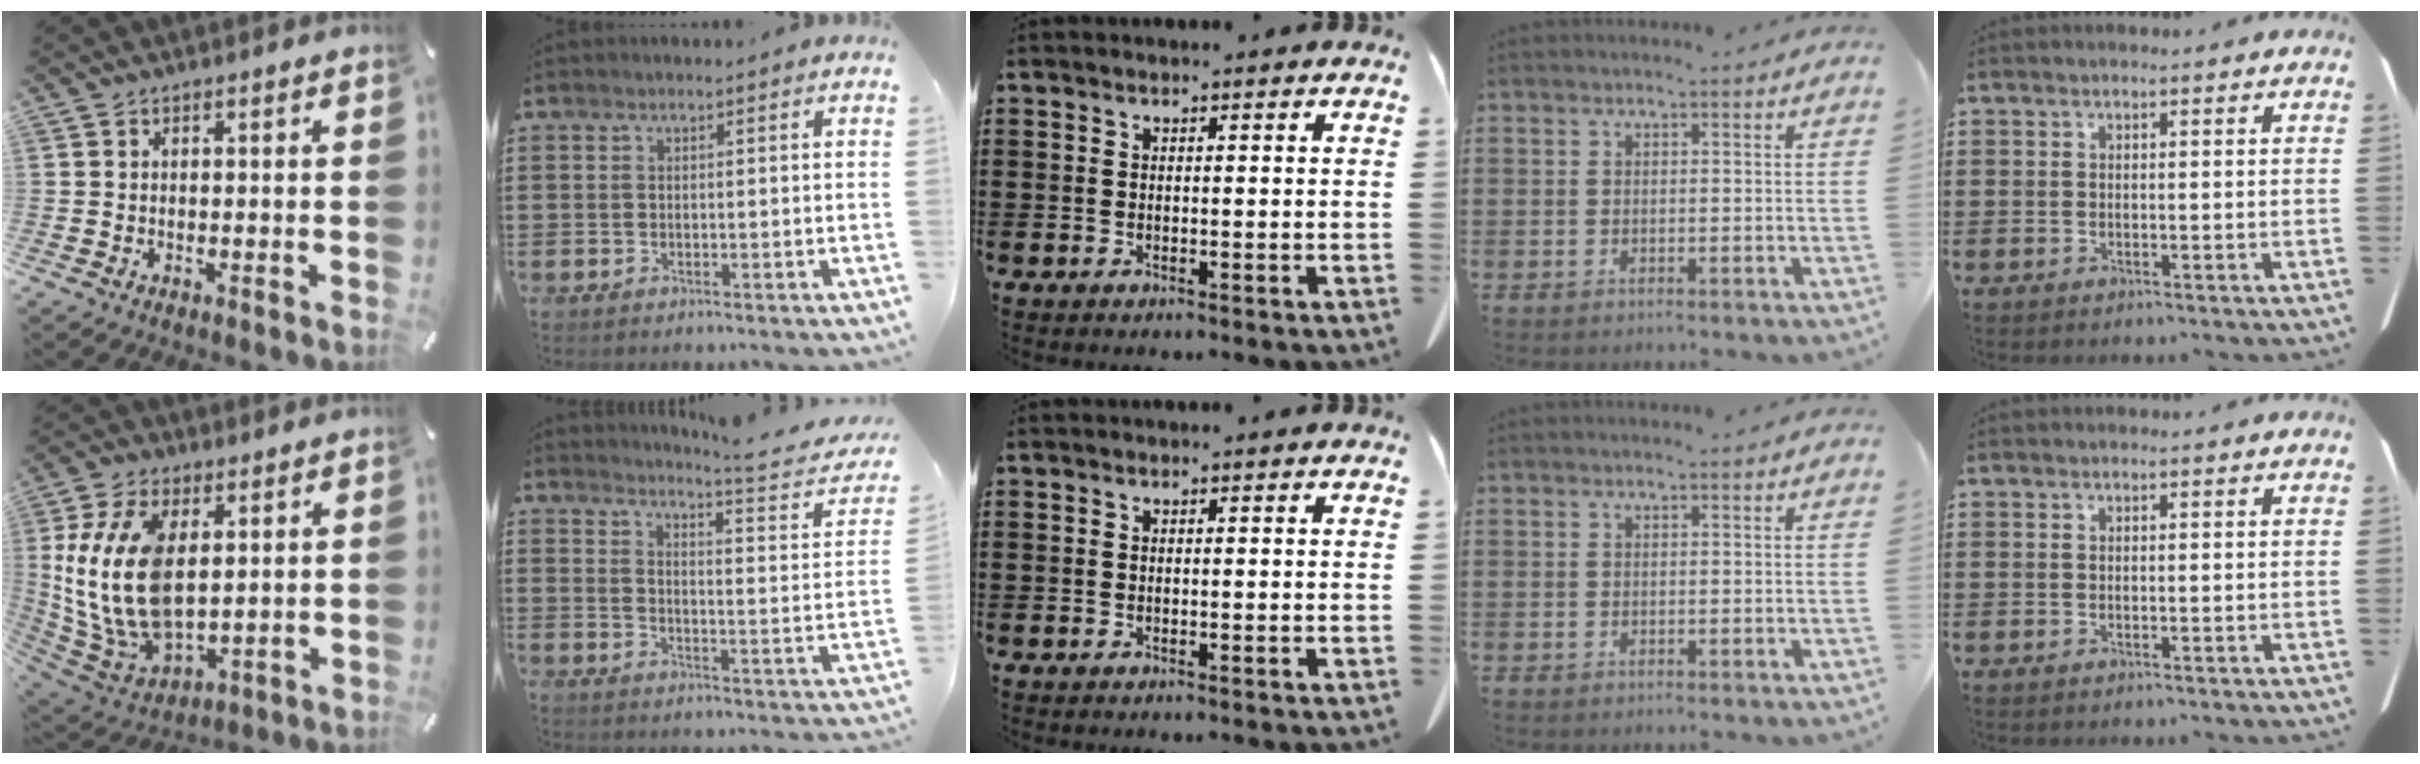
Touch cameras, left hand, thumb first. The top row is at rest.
{"thumb": {"total": 17.5, "force": [3.0, 11.0, 13.3], "torque": [-0.315, -0.006, 0.056]}, "index": {"total": 5.2, "force": [4.5, -0.2, 2.5], "torque": [-0.049, -0.042, 0.064]}}